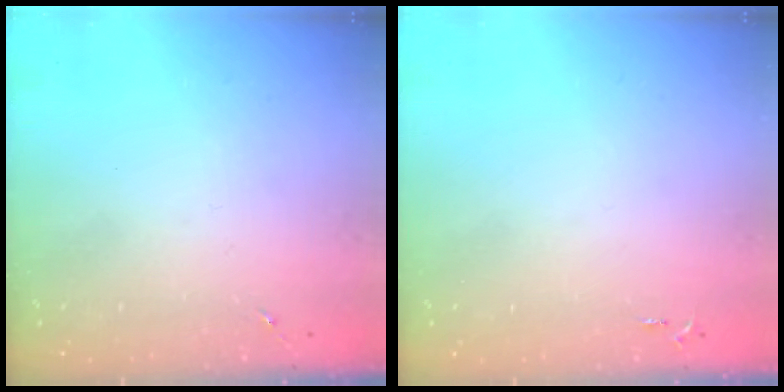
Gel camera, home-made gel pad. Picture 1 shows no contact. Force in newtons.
{"total": 2.6, "press": 2.6, "slide": 0.3}